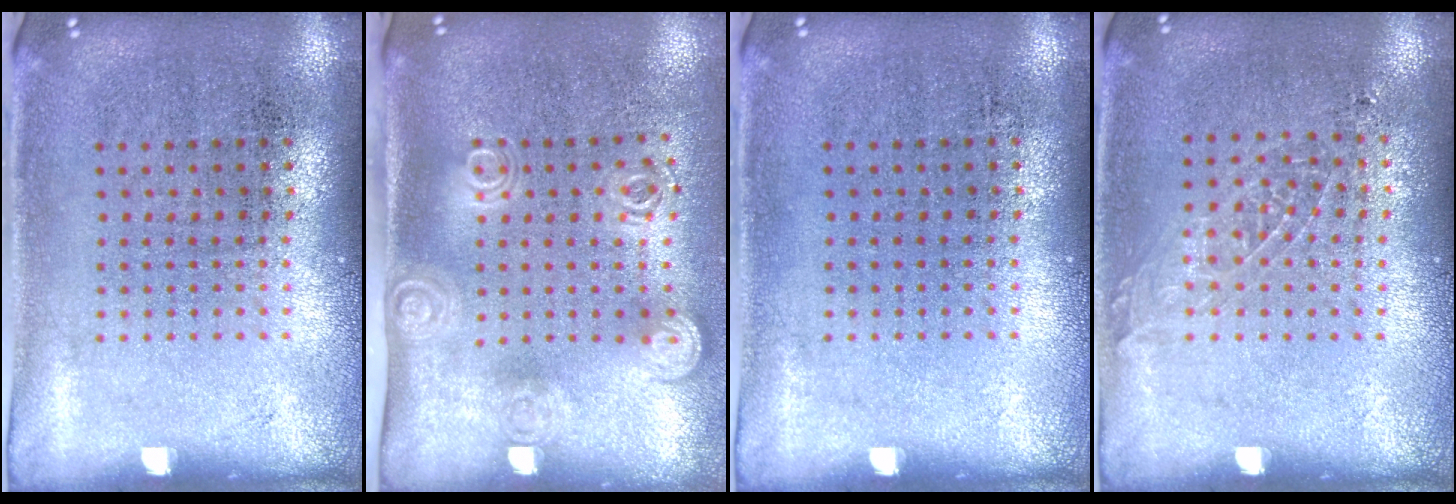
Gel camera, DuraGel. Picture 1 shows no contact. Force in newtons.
{"total": 1.9, "press": 1.4, "slide": 1.3}
{"total": 0.0}
{"total": 0.9, "press": 0.9, "slide": 0.2}